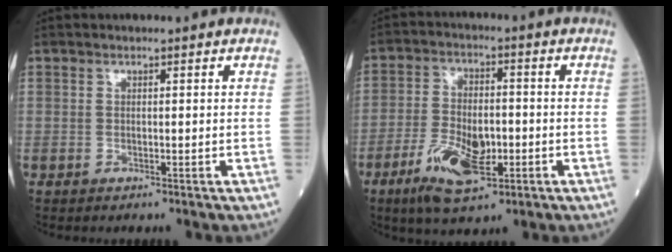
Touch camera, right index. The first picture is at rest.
{"total": 9.8, "force": [-4.0, 3.9, 8.0], "torque": [-0.162, -0.003, -0.066]}